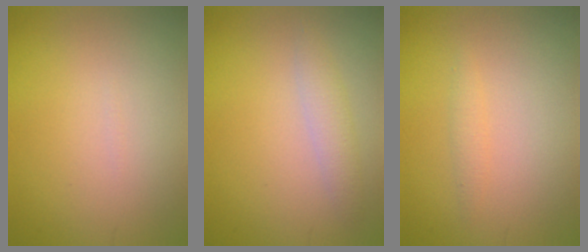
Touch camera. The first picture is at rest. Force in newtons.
{"total": 1.7, "press": 1.7, "slide": 0.1}
{"total": 0.8, "press": 0.8, "slide": 0.1}